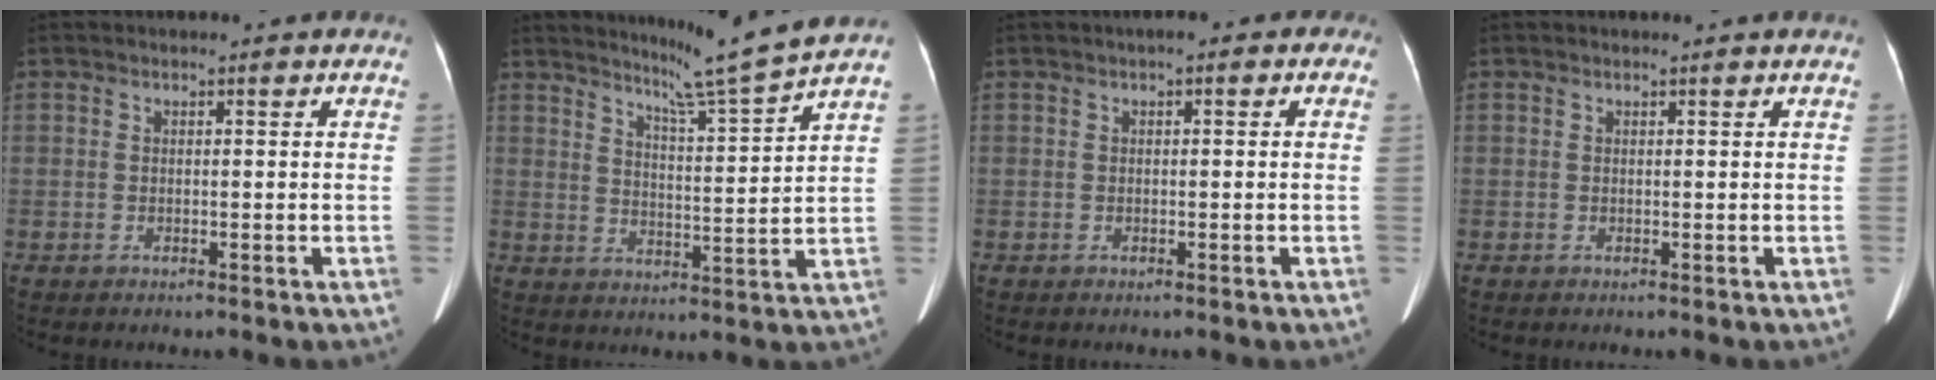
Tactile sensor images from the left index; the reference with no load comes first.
{"total": 8.9, "force": [7.9, -2.7, 3.1], "torque": [-0.059, -0.037, 0.125]}
{"total": 1.4, "force": [0.2, 0.8, 1.1], "torque": [-0.011, 0.009, -0.006]}
{"total": 0.5, "force": [0.5, -0.1, 0.2], "torque": [-0.007, 0.000, 0.009]}